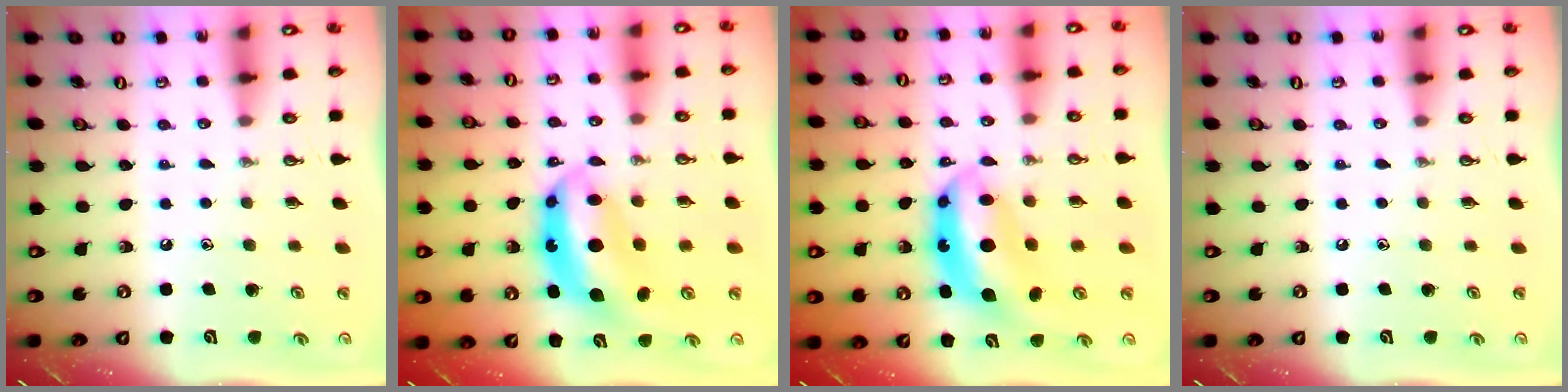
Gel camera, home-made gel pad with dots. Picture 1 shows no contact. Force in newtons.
{"total": 10.5, "press": 10.5, "slide": 0.9}
{"total": 10.5, "press": 10.5, "slide": 0.9}
{"total": 0.0}